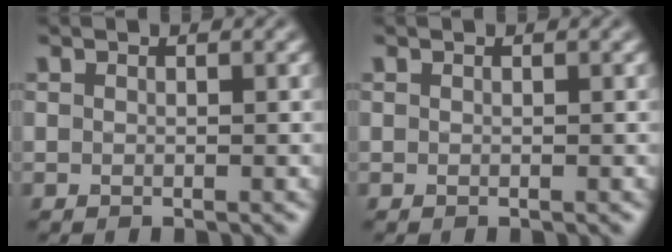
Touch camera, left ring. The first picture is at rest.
{"total": 0.0}